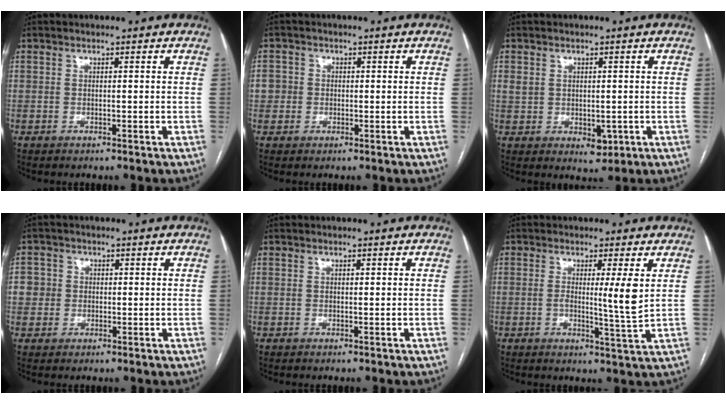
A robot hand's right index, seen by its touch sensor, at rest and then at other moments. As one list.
[{"total": 3.2, "force": [0.0, 3.1, 0.4], "torque": [0.004, 0.013, 0.001]}, {"total": 4.4, "force": [-0.1, 3.2, 2.9], "torque": [-0.043, 0.003, 0.014]}, {"total": 3.5, "force": [0.2, 3.5, 0.4], "torque": [0.008, 0.014, 0.003]}, {"total": 0.0}, {"total": 5.0, "force": [0.9, -0.7, 4.9], "torque": [-0.079, -0.013, 0.014]}]